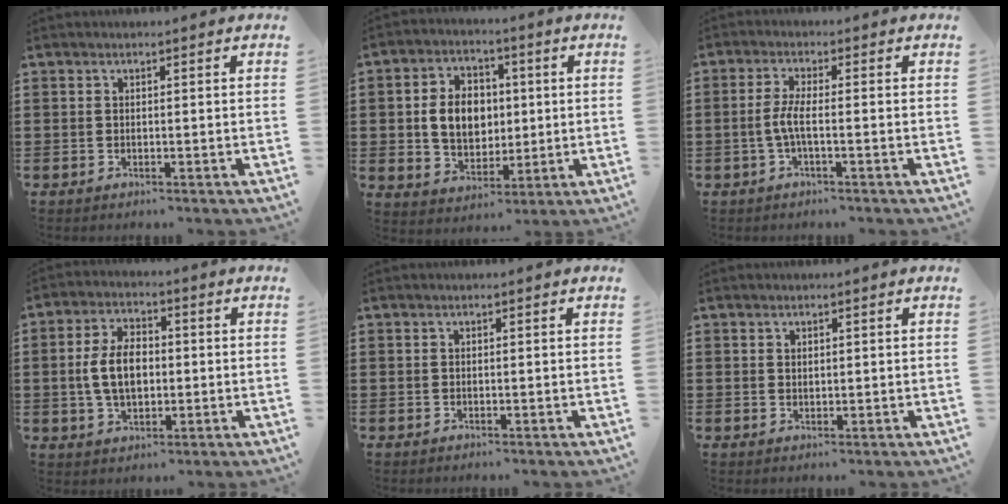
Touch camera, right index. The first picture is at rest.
{"total": 7.9, "force": [0.4, 6.1, 5.0], "torque": [-0.102, 0.011, 0.003]}
{"total": 3.6, "force": [-0.9, 0.6, 3.5], "torque": [-0.092, -0.011, -0.028]}
{"total": 7.4, "force": [-0.2, 4.5, 5.9], "torque": [-0.135, 0.008, -0.010]}
{"total": 0.0}
{"total": 0.8, "force": [0.7, 0.3, 0.2], "torque": [-0.004, 0.001, 0.014]}